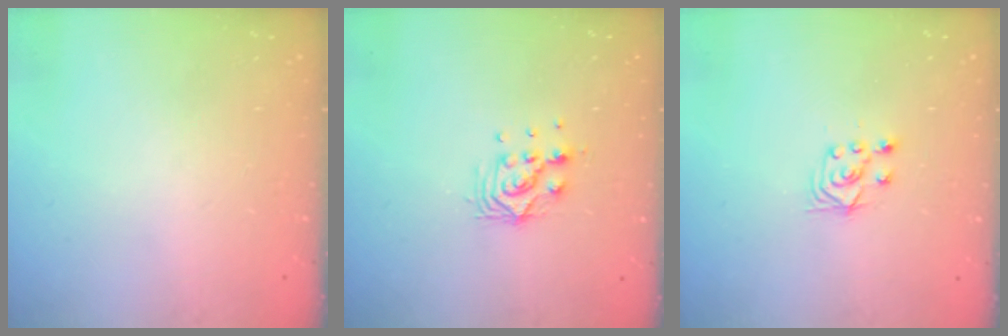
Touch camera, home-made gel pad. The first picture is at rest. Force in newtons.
{"total": 8.6, "press": 8.6, "slide": 0.7}
{"total": 3.8, "press": 3.7, "slide": 0.9}